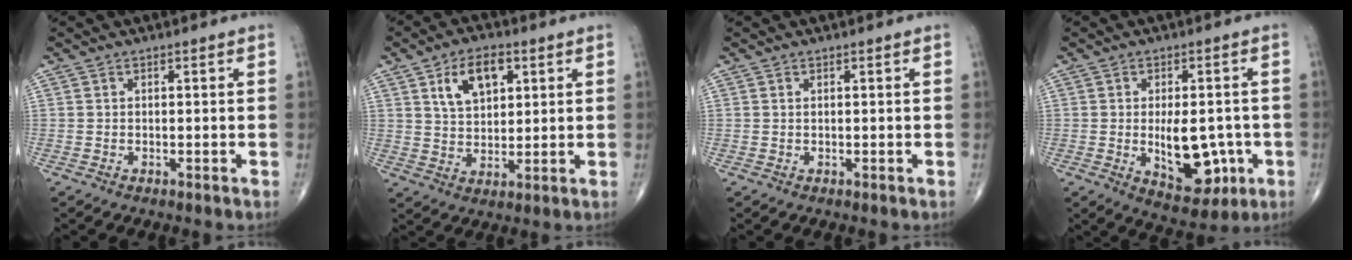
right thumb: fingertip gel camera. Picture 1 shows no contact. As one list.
[{"total": 9.1, "force": [3.8, 5.3, 6.4], "torque": [-0.085, -0.010, 0.067]}, {"total": 0.0}, {"total": 11.4, "force": [-2.1, 6.1, 9.4], "torque": [-0.106, -0.003, -0.014]}]